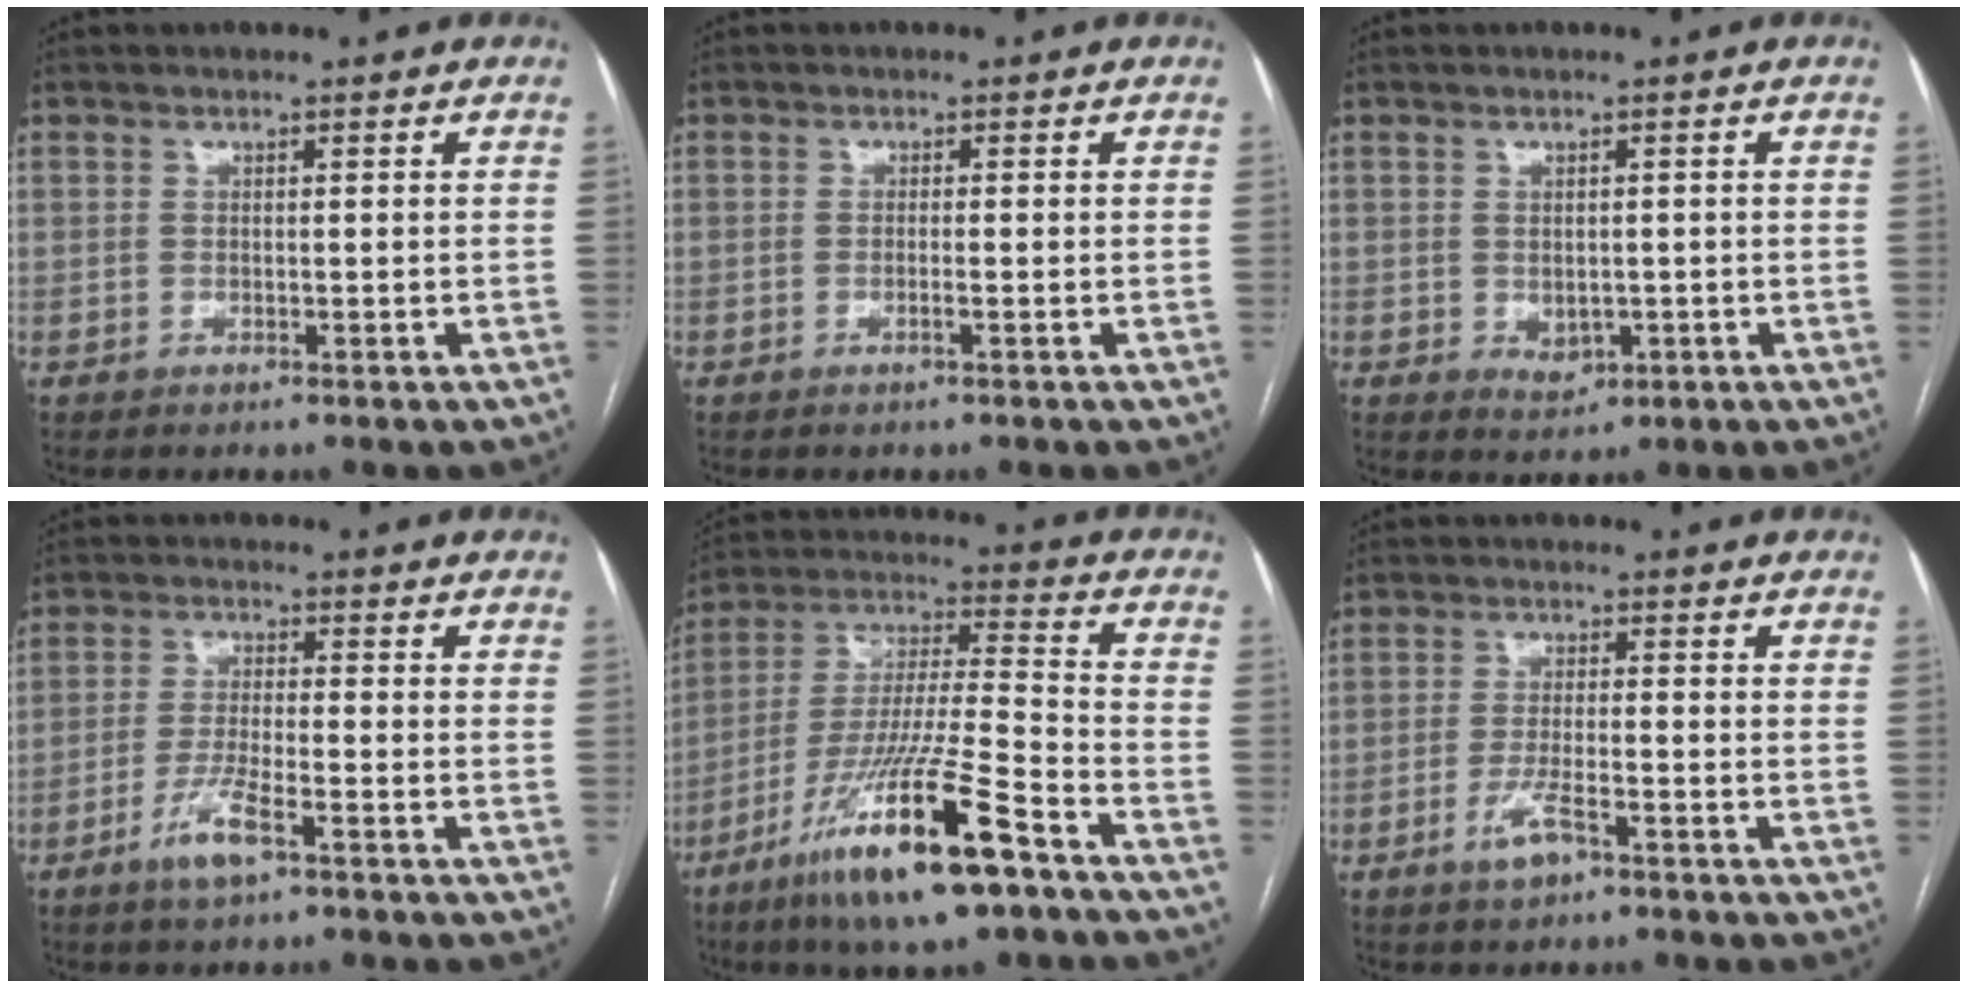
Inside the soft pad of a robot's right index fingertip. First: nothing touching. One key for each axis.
{"total": 0.9, "fx": -0.4, "fy": -0.1, "fz": 0.8, "tx": -0.016, "ty": 0.000, "tz": -0.006}
{"total": 2.5, "fx": -0.5, "fy": 1.9, "fz": 1.5, "tx": -0.019, "ty": -0.001, "tz": 0.003}
{"total": 5.4, "fx": -3.2, "fy": 0.6, "fz": 4.3, "tx": -0.089, "ty": -0.006, "tz": -0.062}
{"total": 19.2, "fx": -11.3, "fy": 1.2, "fz": 15.5, "tx": -0.312, "ty": -0.042, "tz": -0.206}
{"total": 4.1, "fx": -2.5, "fy": 0.8, "fz": 3.2, "tx": -0.065, "ty": -0.002, "tz": -0.045}